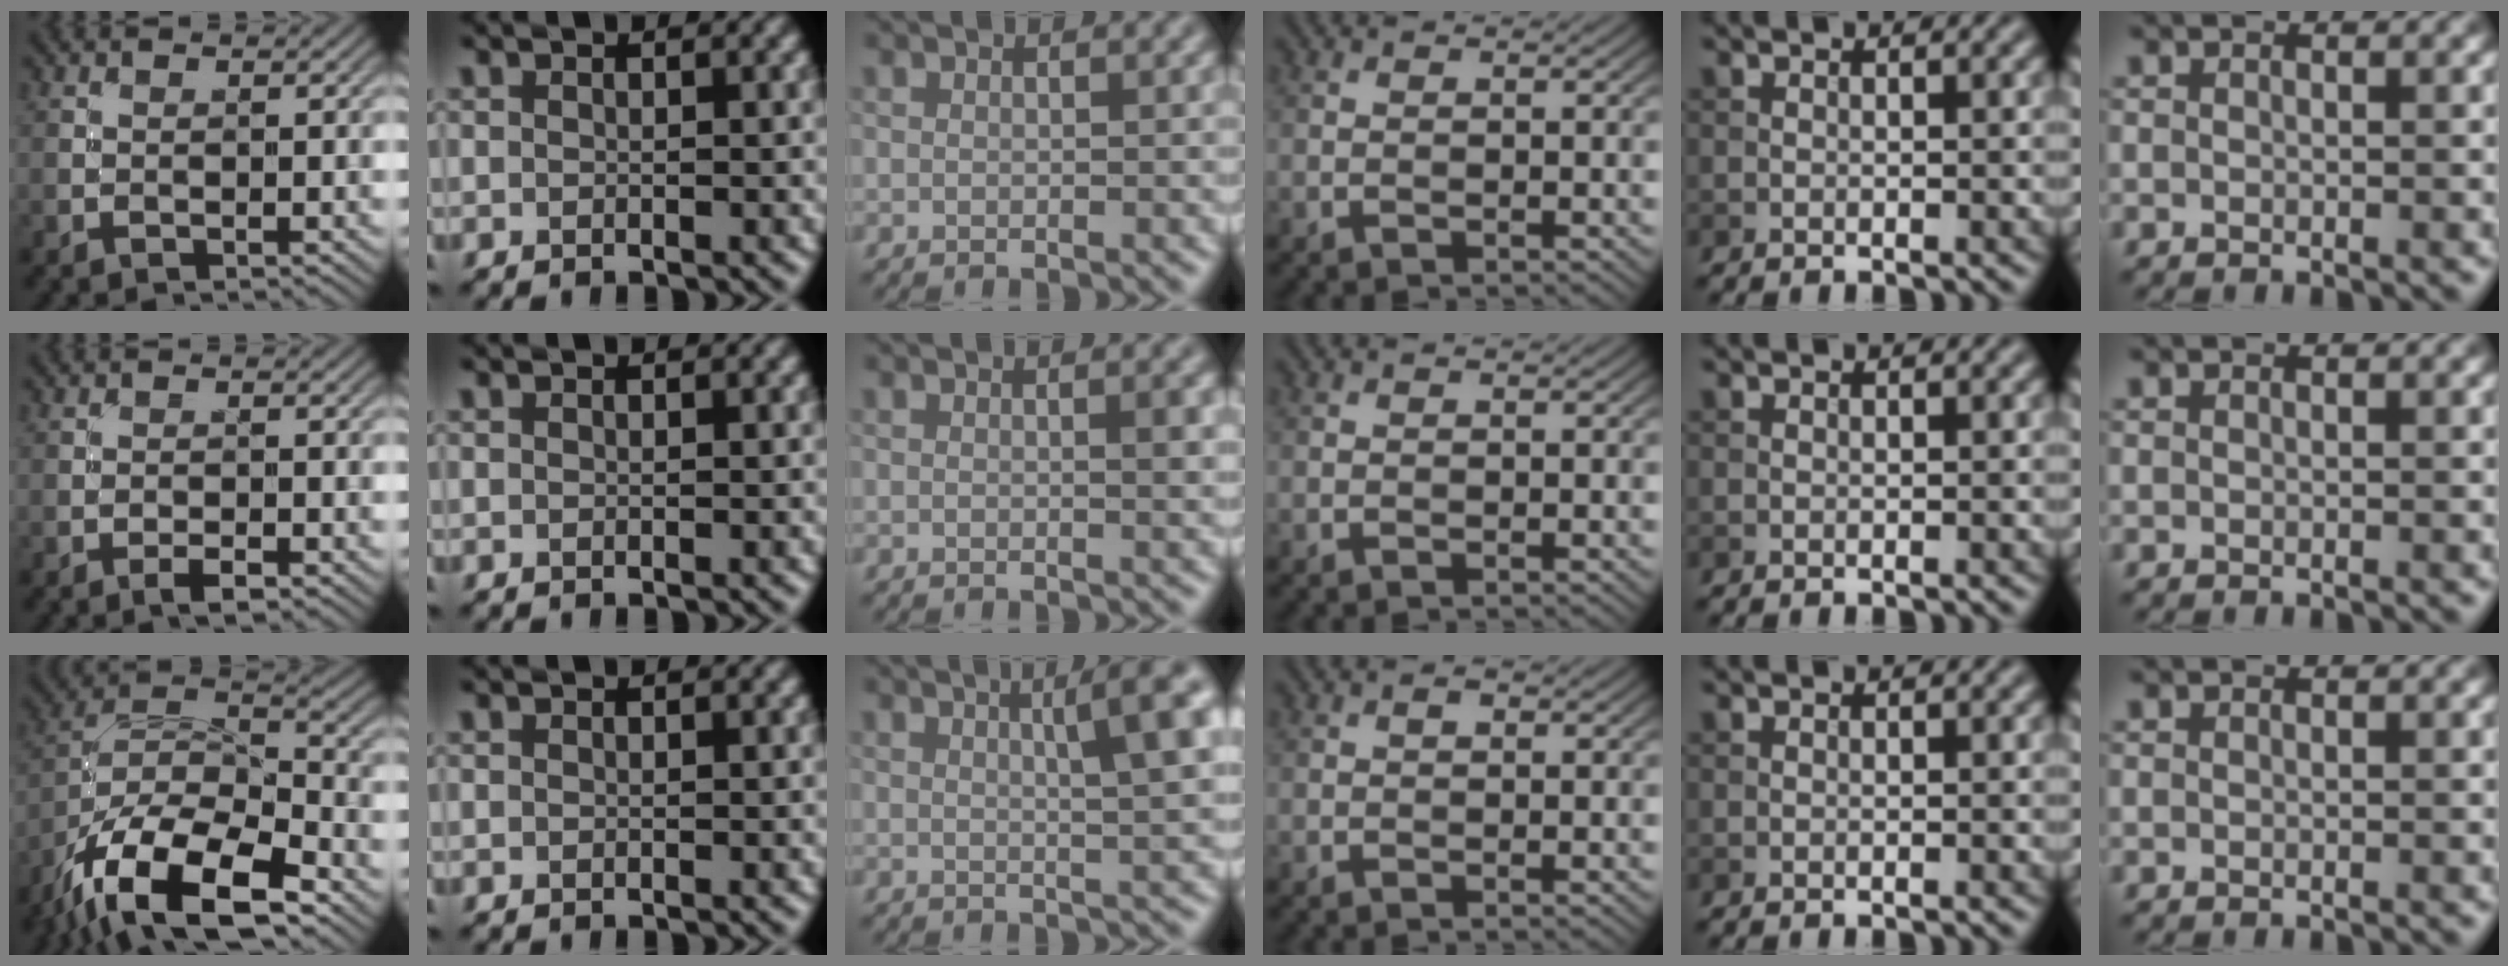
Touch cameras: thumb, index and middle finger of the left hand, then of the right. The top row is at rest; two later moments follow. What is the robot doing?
{"motion": "screw", "object": "medicine bottle"}